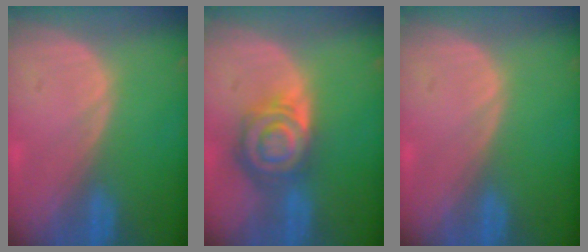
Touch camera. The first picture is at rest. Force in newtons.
{"total": 8.2, "press": 7.1, "slide": 4.1}
{"total": 0.0}